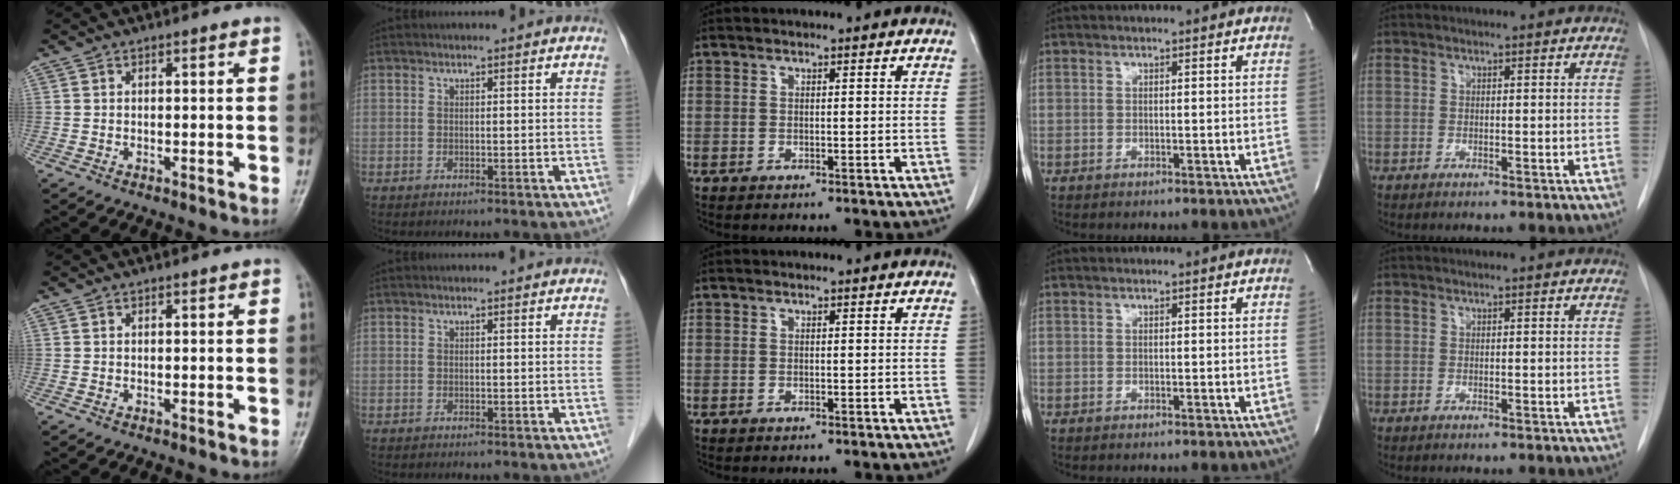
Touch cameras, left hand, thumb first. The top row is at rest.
{}